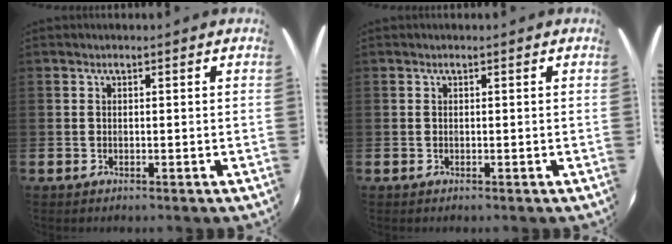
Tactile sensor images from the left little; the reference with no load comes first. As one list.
[{"total": 0.0}]